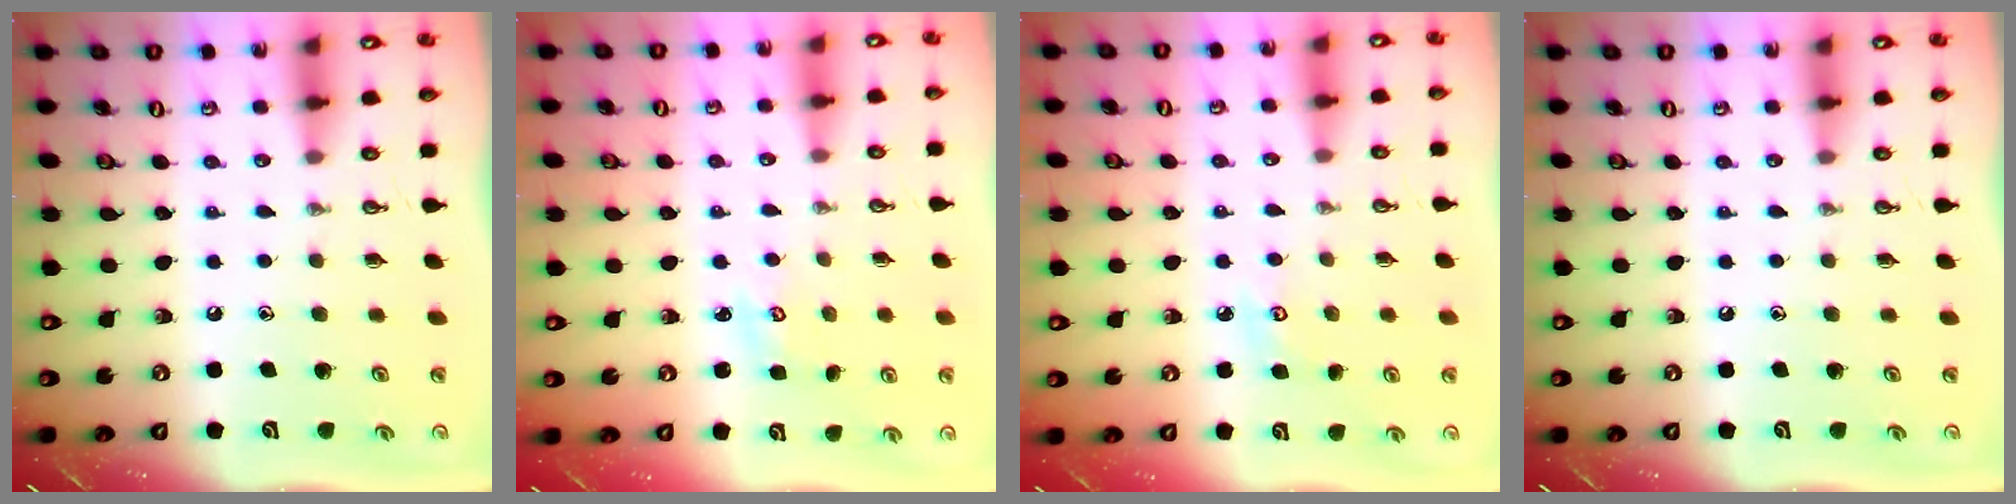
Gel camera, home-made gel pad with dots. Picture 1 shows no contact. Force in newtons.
{"total": 1.9, "press": 1.9, "slide": 0.2}
{"total": 3.8, "press": 3.8, "slide": 0.4}
{"total": 0.0}